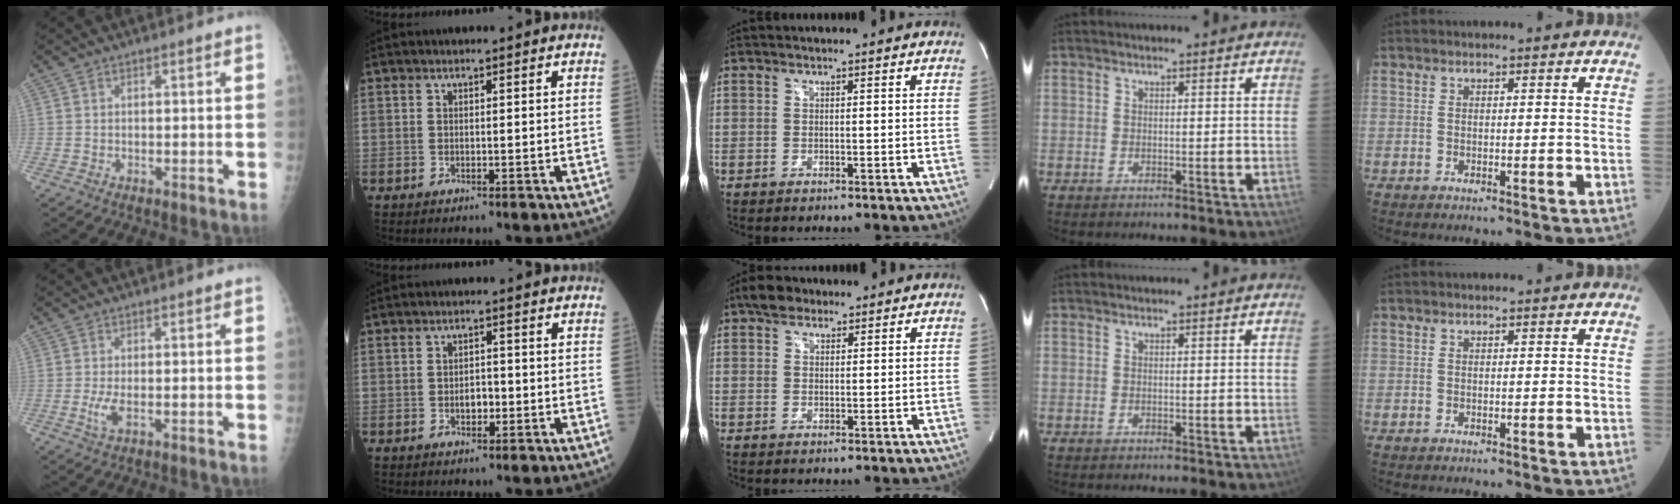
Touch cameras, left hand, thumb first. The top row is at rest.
{"thumb": {"total": 2.6, "force": [-0.1, 0.8, 2.5], "torque": [-0.058, -0.007, -0.001]}, "index": {"total": 2.3, "force": [-0.6, 1.4, 1.8], "torque": [-0.026, 0.004, -0.008]}, "middle": {"total": 3.8, "force": [2.7, 2.2, 1.5], "torque": [-0.031, 0.018, 0.047]}}